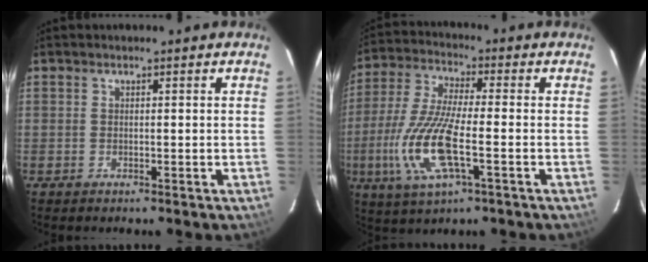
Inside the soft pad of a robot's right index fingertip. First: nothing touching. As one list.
[{"total": 14.4, "force": [-4.0, 3.8, 13.4], "torque": [-0.290, -0.012, -0.080]}]